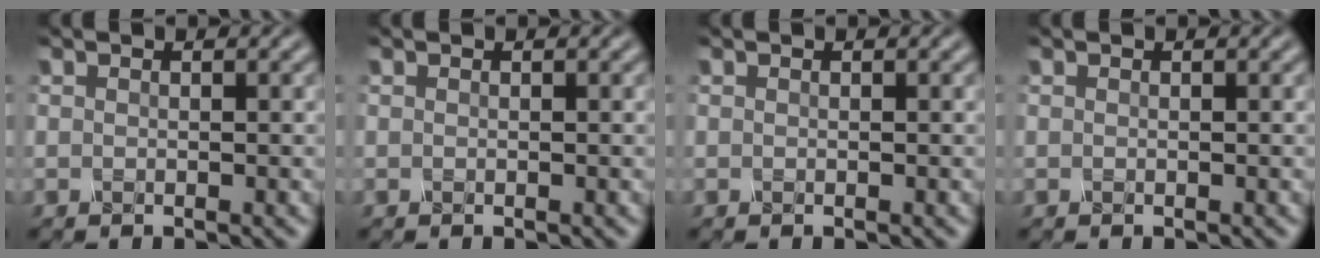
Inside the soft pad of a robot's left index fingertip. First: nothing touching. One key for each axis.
{"total": 0.0}
{"total": 0.0}
{"total": 0.0}